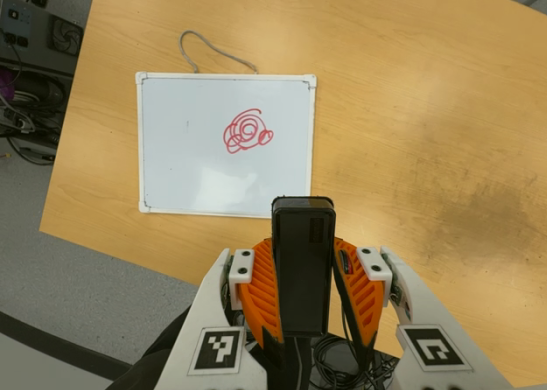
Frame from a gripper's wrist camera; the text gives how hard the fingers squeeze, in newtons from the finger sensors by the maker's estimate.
{"total": 4.9, "left": 3.2, "right": 6.5}